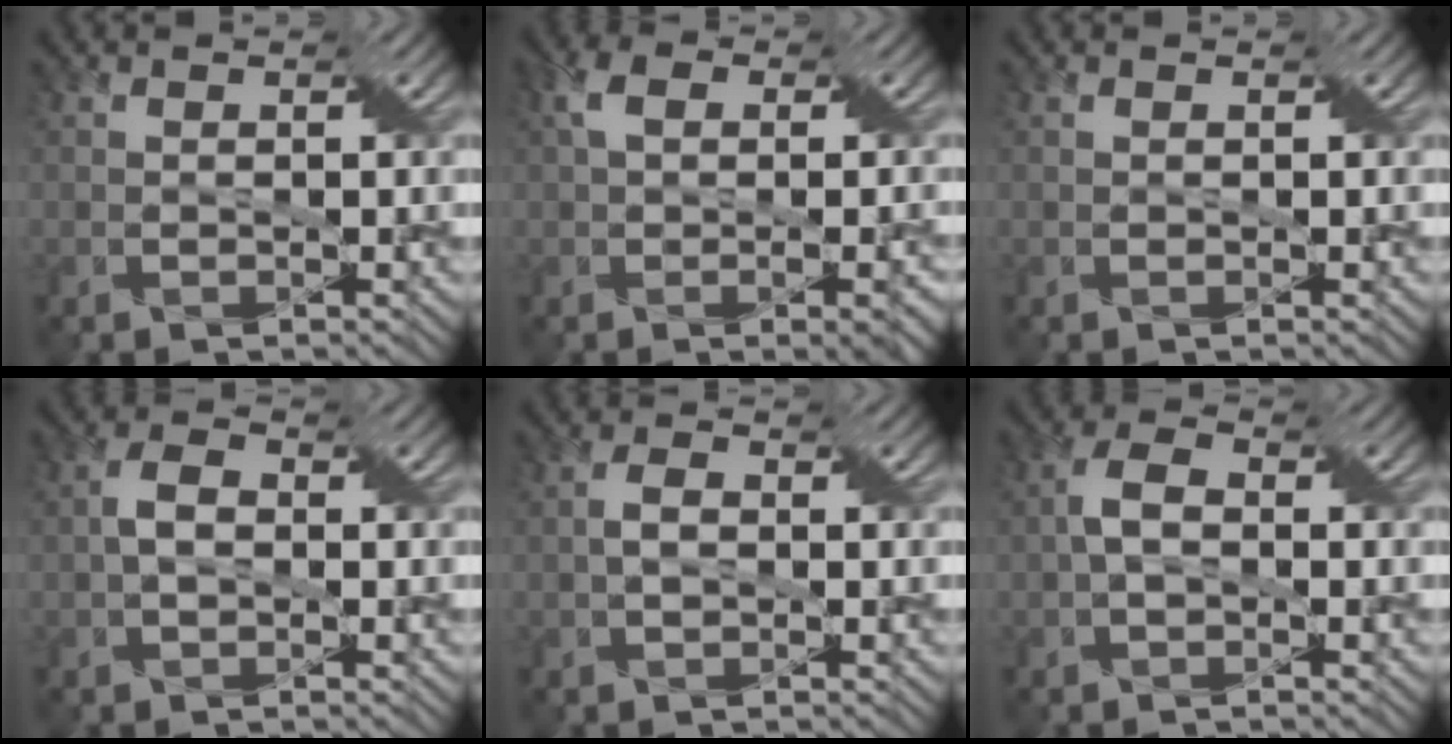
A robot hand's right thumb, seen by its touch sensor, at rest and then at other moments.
{"total": 5.4, "force": [-0.1, 2.8, 4.6], "torque": [-0.085, 0.001, 0.002]}
{"total": 0.0}
{"total": 2.8, "force": [-0.3, 1.8, 2.1], "torque": [-0.046, 0.007, -0.009]}
{"total": 2.0, "force": [-0.2, 1.2, 1.5], "torque": [-0.032, 0.005, -0.005]}
{"total": 3.2, "force": [-0.4, 1.9, 2.6], "torque": [-0.059, 0.010, -0.012]}